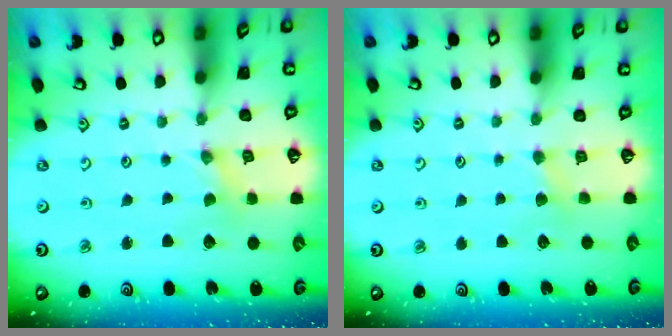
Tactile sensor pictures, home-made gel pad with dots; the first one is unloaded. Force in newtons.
{"total": 2.6, "press": 2.5, "slide": 0.4}